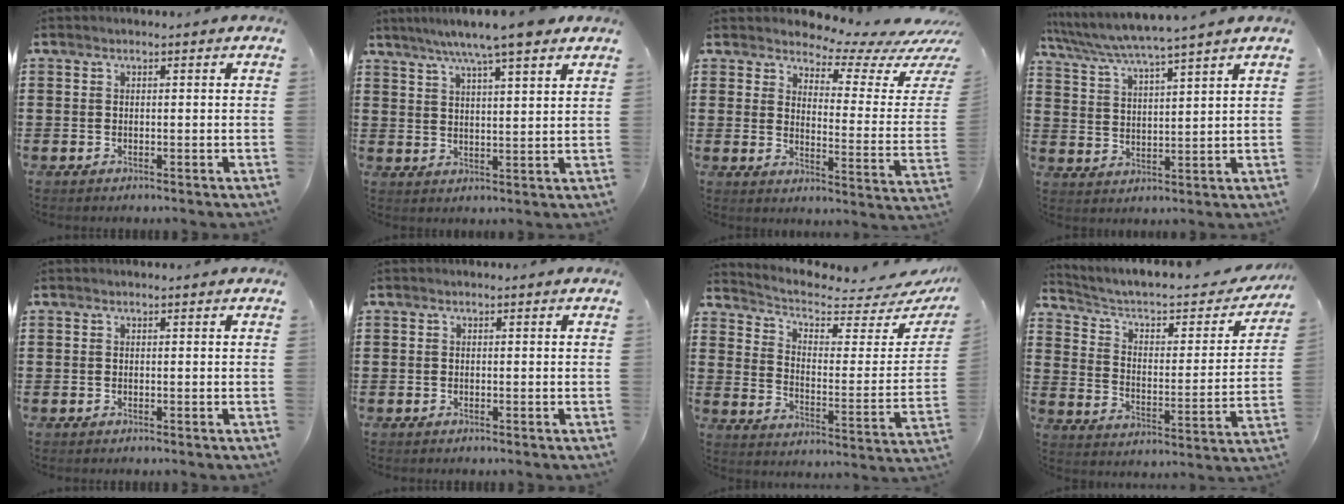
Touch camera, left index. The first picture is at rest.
{"total": 7.7, "force": [6.2, 0.3, 4.5], "torque": [-0.094, -0.014, 0.109]}
{"total": 4.9, "force": [4.5, 1.0, 1.7], "torque": [-0.044, -0.041, 0.071]}
{"total": 4.8, "force": [4.4, -0.8, 1.8], "torque": [-0.055, -0.031, 0.071]}
{"total": 0.0}
{"total": 0.0}
{"total": 4.6, "force": [3.8, 1.5, 2.2], "torque": [-0.065, -0.030, 0.061]}
{"total": 5.3, "force": [4.0, 2.1, 2.8], "torque": [-0.070, -0.032, 0.058]}